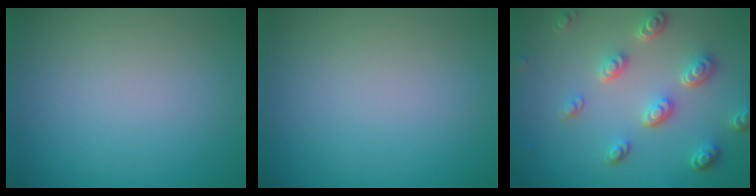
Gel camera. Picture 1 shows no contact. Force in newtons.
{"total": 0.0}
{"total": 4.8, "press": 3.7, "slide": 3.1}